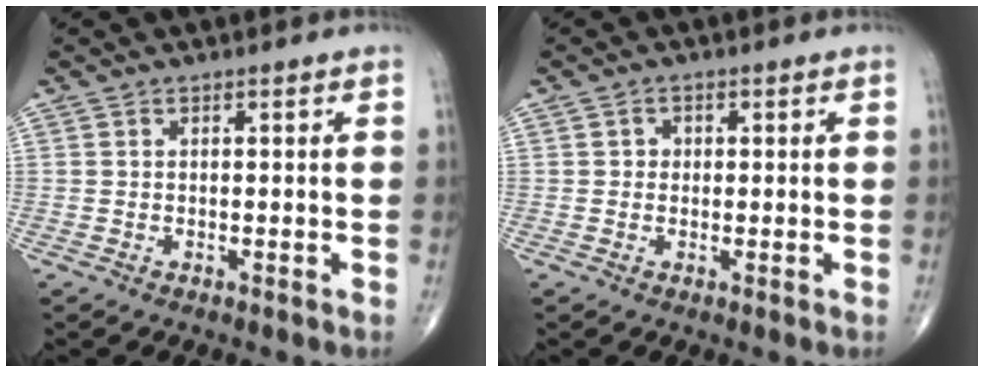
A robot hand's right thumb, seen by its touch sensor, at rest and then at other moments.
{"total": 1.6, "force": [0.2, 1.5, 0.6], "torque": [0.000, 0.003, 0.000]}